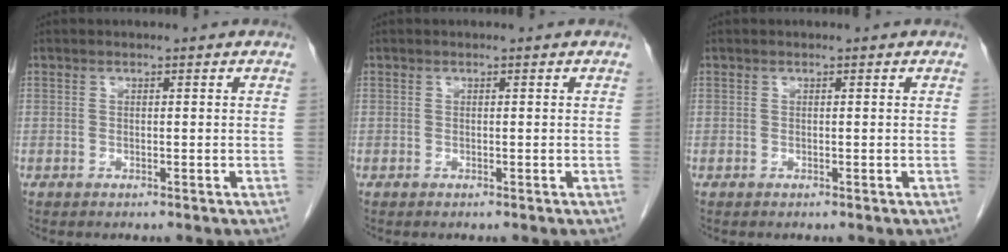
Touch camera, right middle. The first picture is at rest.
{"total": 0.0}
{"total": 0.0}